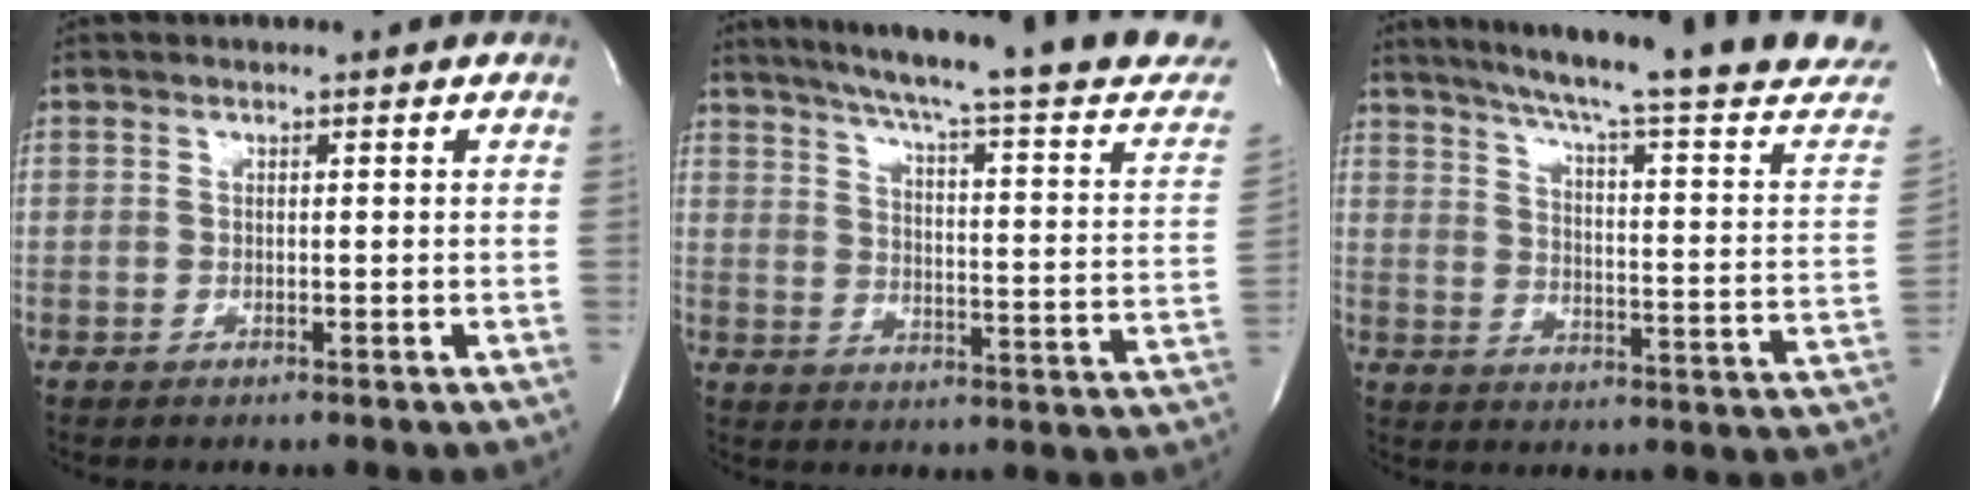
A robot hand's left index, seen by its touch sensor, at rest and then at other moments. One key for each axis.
{"total": 26.8, "fx": 23.3, "fy": 0.6, "fz": 13.2, "tx": -0.196, "ty": -0.071, "tz": 0.286}
{"total": 26.3, "fx": 22.6, "fy": -0.2, "fz": 13.4, "tx": -0.202, "ty": -0.069, "tz": 0.283}